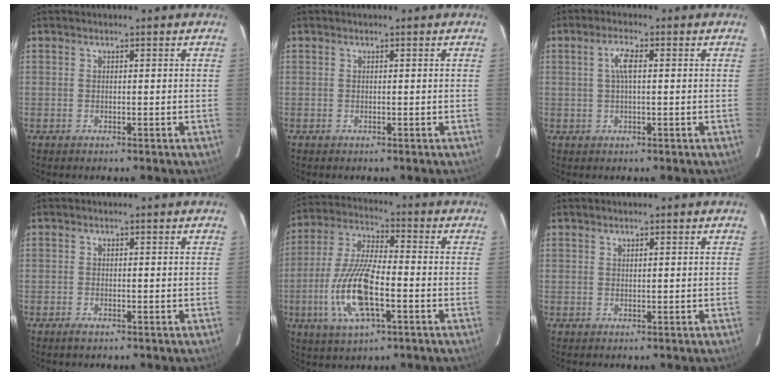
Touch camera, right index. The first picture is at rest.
{"total": 0.0}
{"total": 3.3, "force": [0.5, 0.8, 3.2], "torque": [-0.064, 0.007, 0.010]}
{"total": 1.2, "force": [-0.9, 0.4, 0.8], "torque": [-0.016, -0.003, -0.017]}
{"total": 15.0, "force": [-4.4, 5.1, 13.4], "torque": [-0.287, -0.006, -0.086]}
{"total": 0.7, "force": [0.4, 0.2, 0.5], "torque": [-0.009, 0.002, 0.009]}